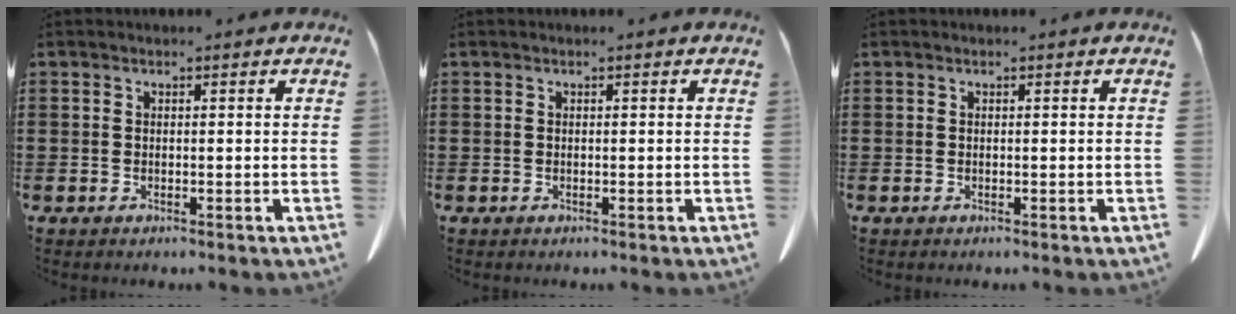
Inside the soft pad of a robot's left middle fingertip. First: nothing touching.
{"total": 0.0}
{"total": 0.0}